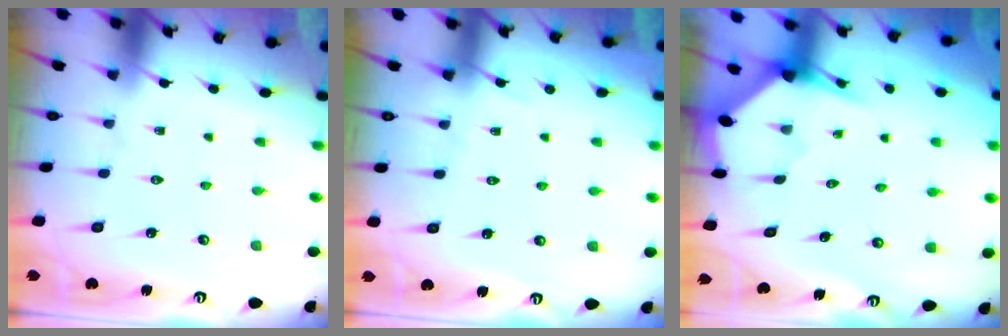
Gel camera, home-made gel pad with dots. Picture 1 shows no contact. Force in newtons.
{"total": 2.5, "press": 2.4, "slide": 0.4}
{"total": 3.3, "press": 3.3, "slide": 0.3}